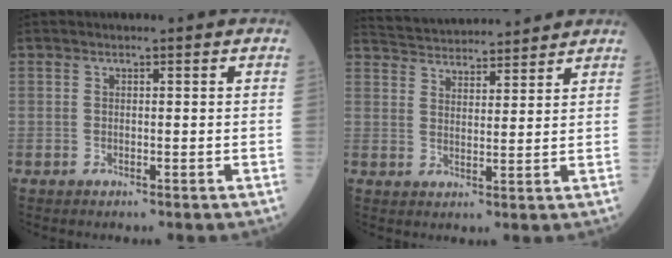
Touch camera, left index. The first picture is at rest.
{"total": 12.6, "force": [12.1, 2.0, 3.0], "torque": [-0.054, 0.030, 0.185]}